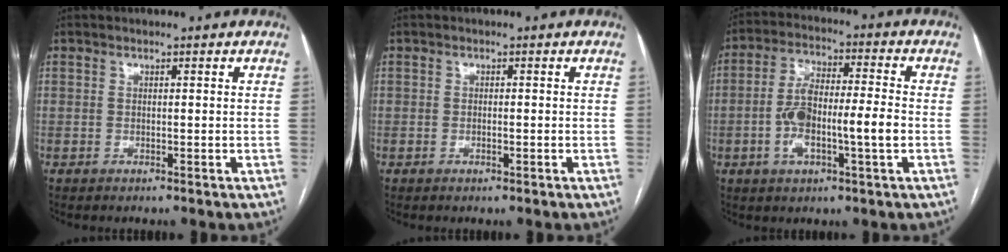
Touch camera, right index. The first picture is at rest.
{"total": 0.8, "force": [-0.2, 0.3, 0.8], "torque": [-0.012, -0.001, -0.003]}
{"total": 10.9, "force": [-2.0, 2.2, 10.5], "torque": [-0.202, 0.019, -0.036]}